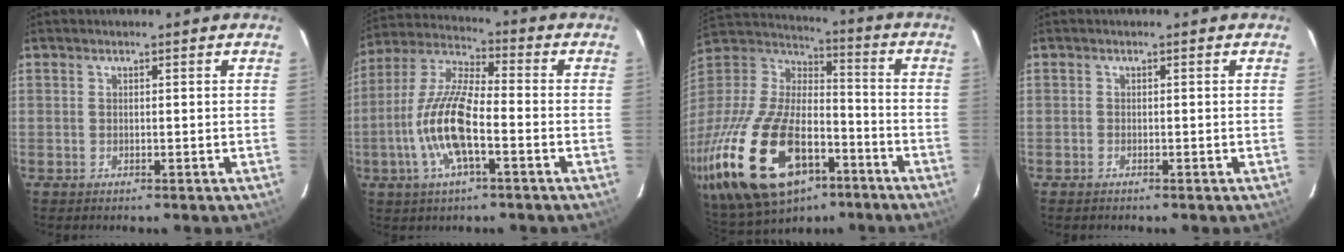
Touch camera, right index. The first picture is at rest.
{"total": 13.7, "force": [-4.2, 3.9, 12.4], "torque": [-0.260, -0.002, -0.087]}
{"total": 34.4, "force": [-17.4, 18.1, 23.6], "torque": [-0.506, -0.026, -0.283]}
{"total": 0.6, "force": [-0.5, 0.3, 0.0], "torque": [-0.003, 0.000, -0.012]}